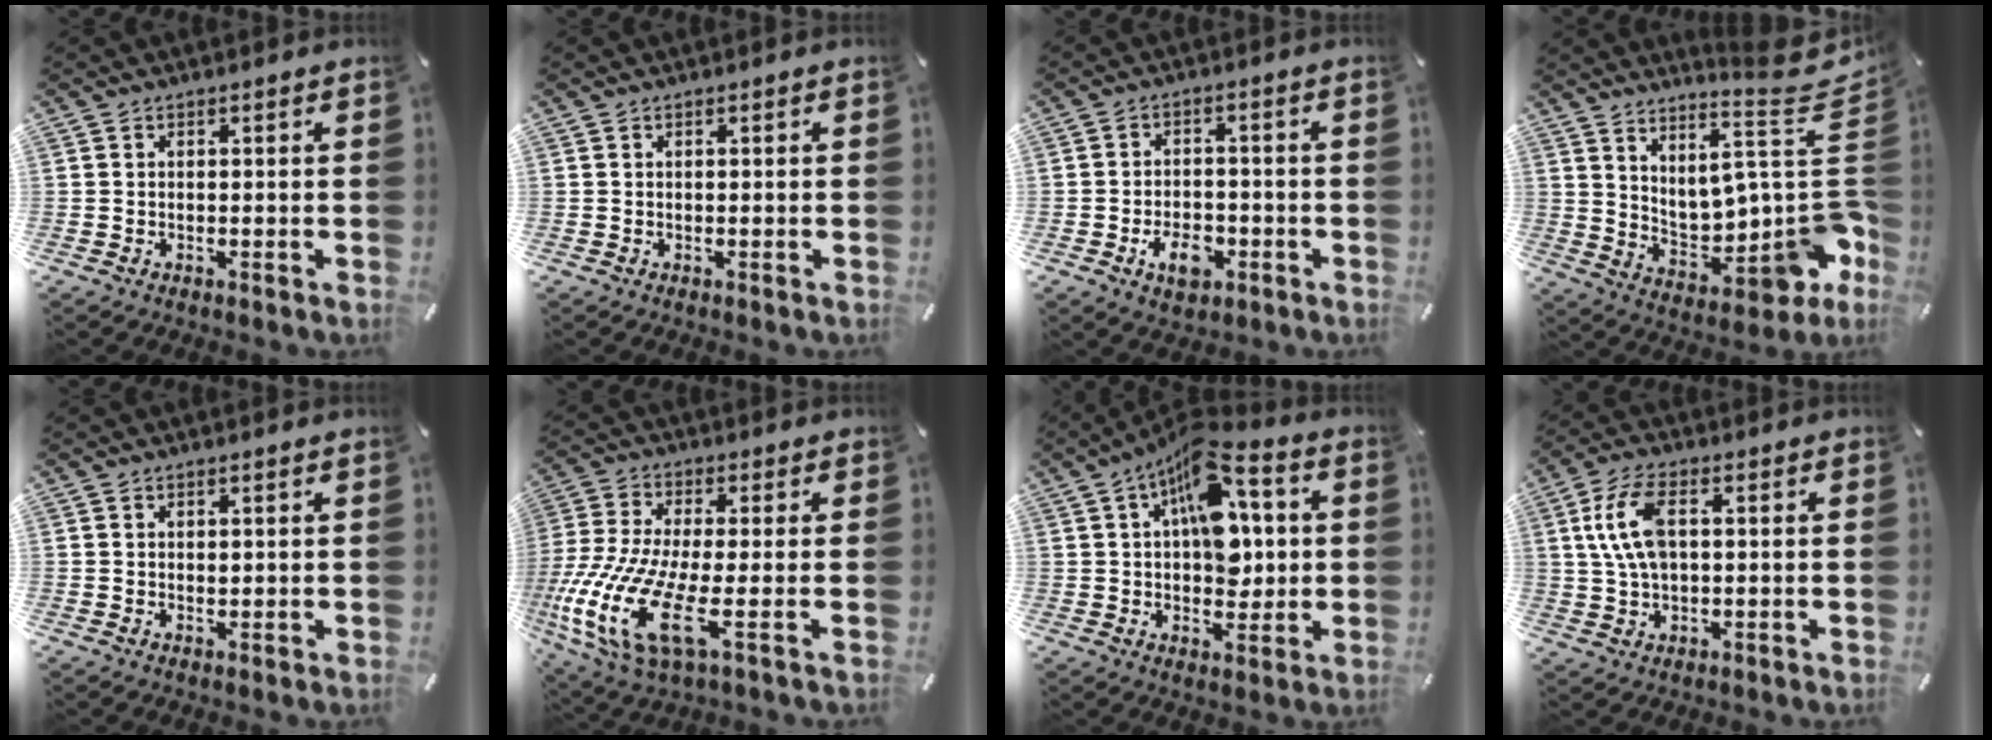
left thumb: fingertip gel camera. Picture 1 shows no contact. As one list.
[{"total": 0.0}, {"total": 6.8, "force": [-3.0, 4.5, 4.2], "torque": [-0.074, 0.011, -0.054]}, {"total": 16.0, "force": [6.3, 6.6, 13.1], "torque": [-0.148, -0.102, 0.098]}, {"total": 0.8, "force": [0.4, 0.3, 0.6], "torque": [-0.012, -0.001, 0.007]}, {"total": 16.8, "force": [-4.7, 5.4, 15.2], "torque": [-0.348, -0.025, -0.083]}, {"total": 15.3, "force": [4.2, 9.1, 11.6], "torque": [-0.170, -0.019, 0.073]}, {"total": 9.2, "force": [1.8, 5.2, 7.3], "torque": [-0.169, 0.005, 0.029]}]